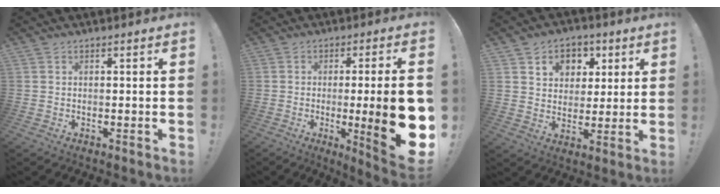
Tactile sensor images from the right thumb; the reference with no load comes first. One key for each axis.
{"total": 17.6, "fx": -2.5, "fy": 1.5, "fz": 17.3, "tx": -0.251, "ty": -0.008, "tz": -0.029}
{"total": 8.4, "fx": 3.7, "fy": 7.2, "fz": 2.5, "tx": -0.021, "ty": -0.027, "tz": 0.072}